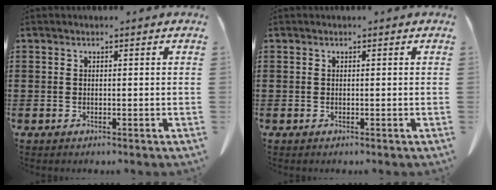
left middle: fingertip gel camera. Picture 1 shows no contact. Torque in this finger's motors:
{"motor_torque": [0.20, -0.35, 0.06, 0.01]}